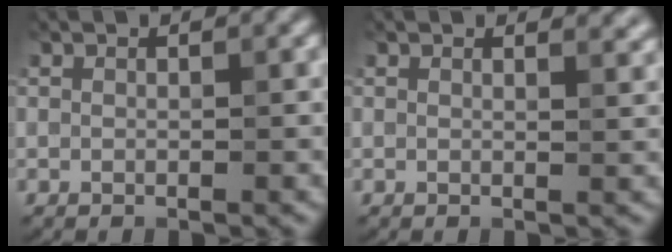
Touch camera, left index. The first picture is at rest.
{"total": 1.6, "force": [1.4, 0.5, 0.7], "torque": [-0.002, 0.000, 0.015]}